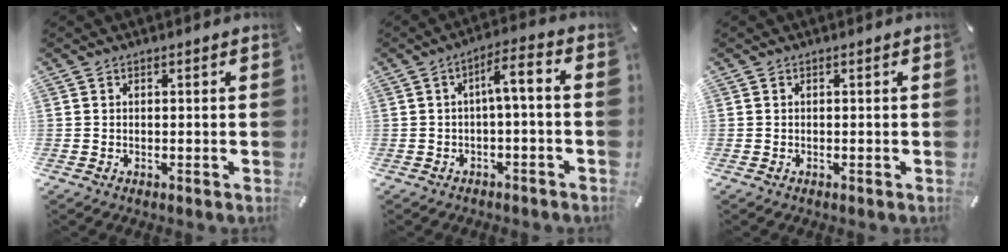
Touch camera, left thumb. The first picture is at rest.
{"total": 6.2, "force": [-1.1, 1.8, 5.8], "torque": [-0.106, 0.016, -0.021]}
{"total": 0.0}